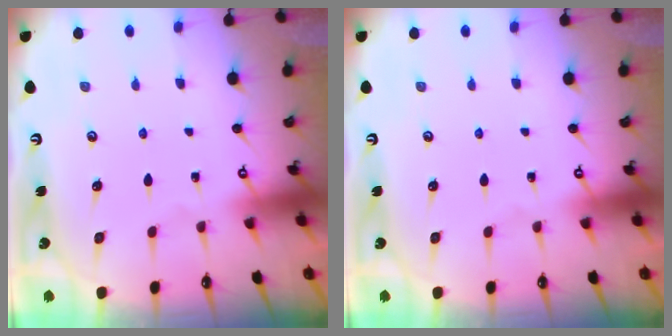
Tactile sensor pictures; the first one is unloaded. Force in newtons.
{"total": 0.0}